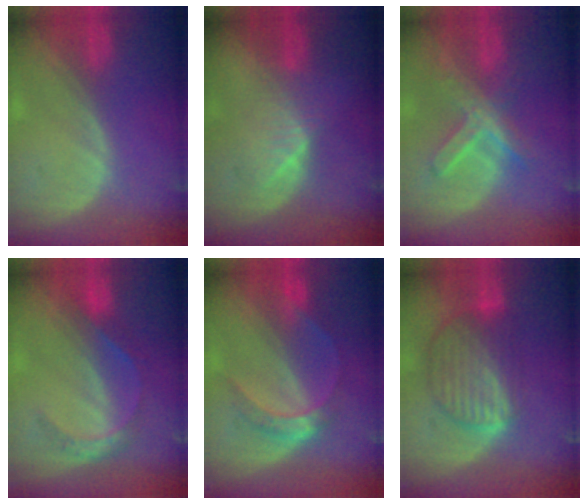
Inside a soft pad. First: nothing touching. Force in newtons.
{"total": 4.1, "press": 4.0, "slide": 0.9}
{"total": 7.4, "press": 6.2, "slide": 4.0}
{"total": 4.5, "press": 4.4, "slide": 0.7}
{"total": 5.0, "press": 4.8, "slide": 1.5}
{"total": 8.9, "press": 7.8, "slide": 4.4}